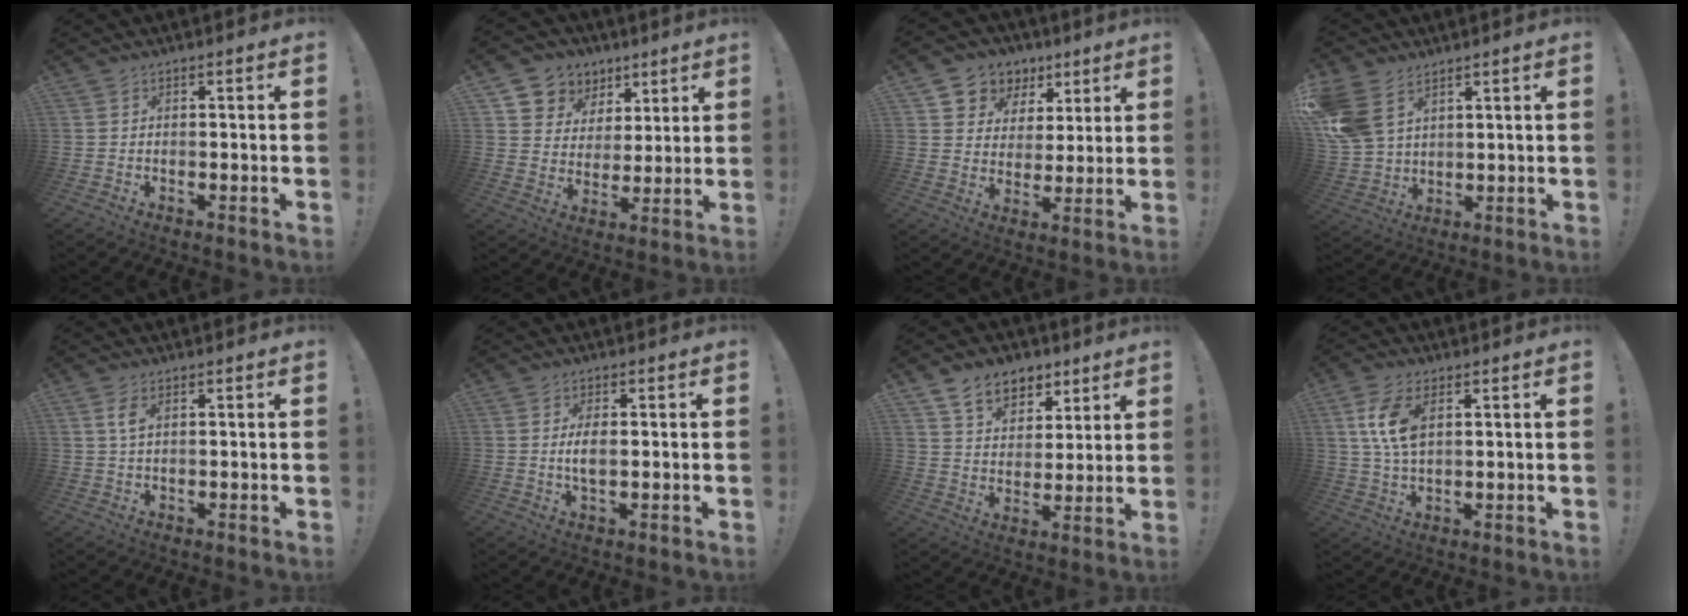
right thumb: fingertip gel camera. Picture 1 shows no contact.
{"total": 9.0, "force": [4.5, 7.7, 1.6], "torque": [-0.027, -0.034, 0.095]}
{"total": 8.6, "force": [4.4, 7.3, 1.7], "torque": [-0.030, -0.030, 0.089]}
{"total": 11.9, "force": [6.2, 7.8, 6.6], "torque": [-0.136, -0.029, 0.126]}
{"total": 3.4, "force": [1.1, 1.4, 2.9], "torque": [-0.056, 0.001, 0.019]}
{"total": 4.0, "force": [-0.1, 1.6, 3.7], "torque": [-0.069, -0.007, -0.008]}
{"total": 11.2, "force": [7.3, 7.4, 4.1], "torque": [-0.060, -0.044, 0.139]}
{"total": 9.7, "force": [3.0, 5.1, 7.8], "torque": [-0.157, -0.002, 0.052]}